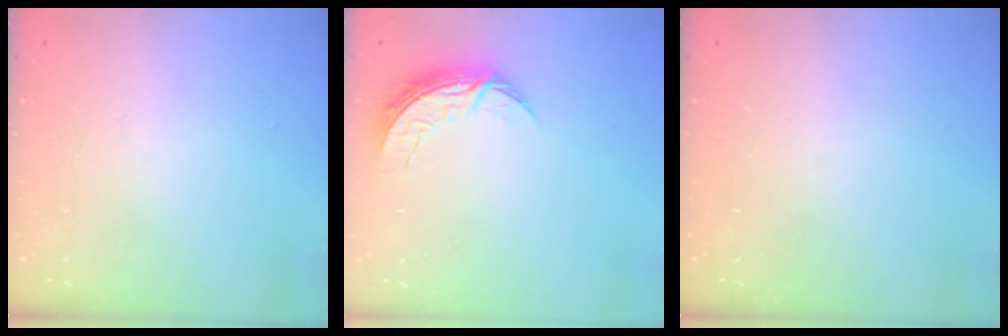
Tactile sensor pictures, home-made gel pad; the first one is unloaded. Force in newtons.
{"total": 7.2, "press": 7.1, "slide": 0.5}
{"total": 0.0}